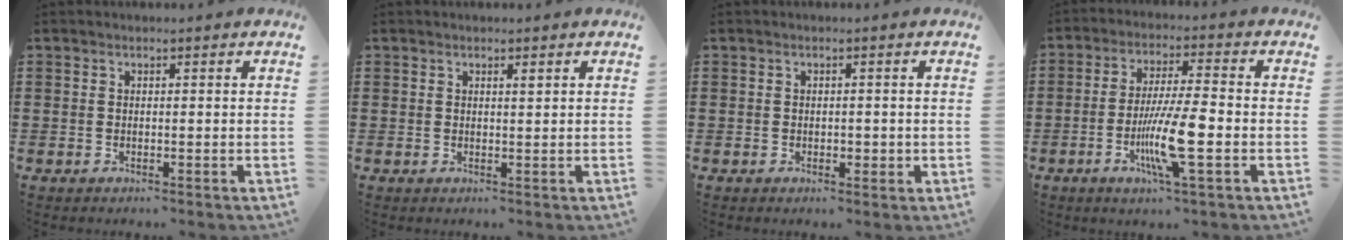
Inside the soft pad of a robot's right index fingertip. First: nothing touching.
{"total": 0.8, "force": [0.5, 0.1, 0.6], "torque": [-0.012, -0.001, 0.010]}
{"total": 1.3, "force": [-0.2, 0.8, 1.1], "torque": [-0.020, 0.004, -0.004]}
{"total": 10.0, "force": [-2.9, 1.1, 9.5], "torque": [-0.181, -0.014, -0.055]}